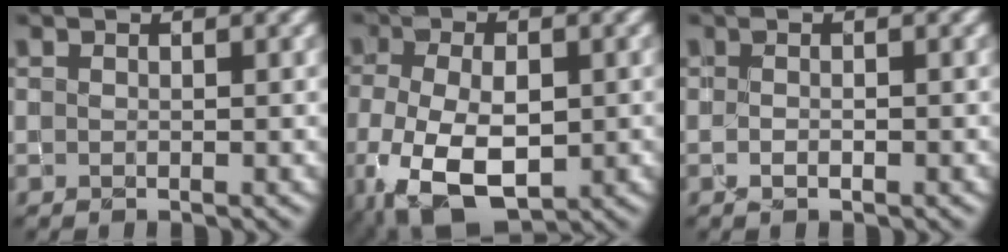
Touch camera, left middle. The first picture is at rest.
{"total": 9.9, "force": [-3.5, 5.5, 7.5], "torque": [-0.154, -0.028, -0.058]}
{"total": 0.9, "force": [-0.3, 0.5, 0.7], "torque": [-0.015, -0.001, -0.005]}